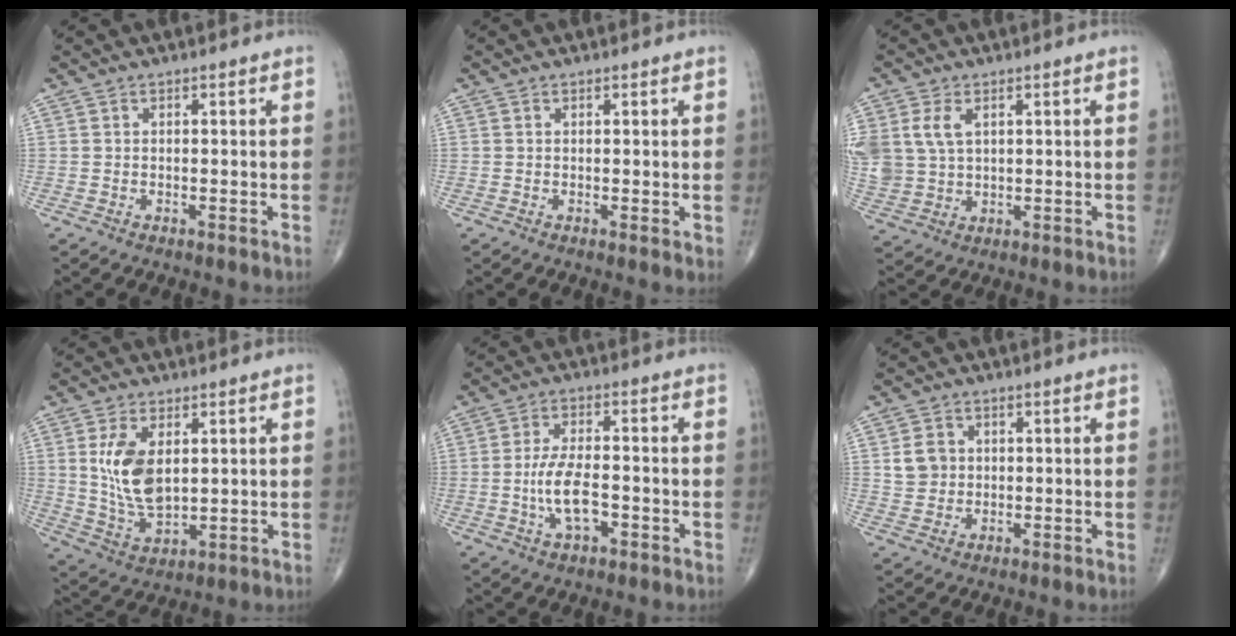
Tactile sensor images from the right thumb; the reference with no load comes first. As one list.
[{"total": 0.9, "force": [0.3, 0.3, 0.8], "torque": [-0.011, -0.005, 0.002]}, {"total": 9.4, "force": [2.8, 6.5, 6.2], "torque": [-0.142, 0.000, 0.066]}, {"total": 11.0, "force": [2.3, 6.1, 8.8], "torque": [-0.161, -0.018, 0.056]}, {"total": 7.8, "force": [-2.1, 3.5, 6.7], "torque": [-0.128, 0.011, -0.039]}, {"total": 4.7, "force": [0.8, 4.2, 2.0], "torque": [-0.018, 0.000, 0.016]}]